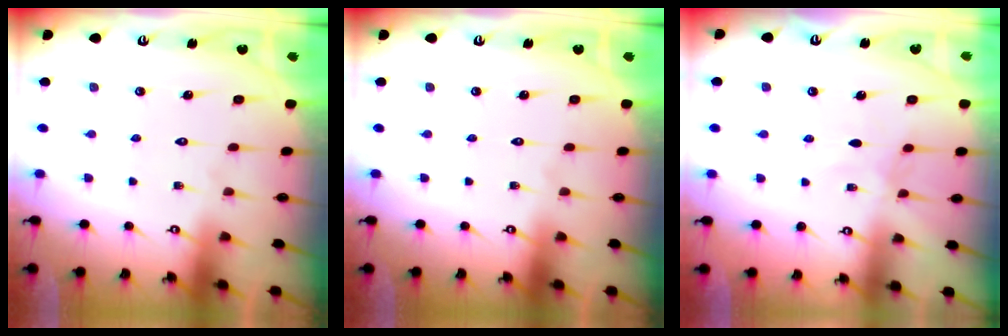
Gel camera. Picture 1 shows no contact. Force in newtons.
{"total": 0.0}
{"total": 3.3, "press": 3.3, "slide": 0.4}